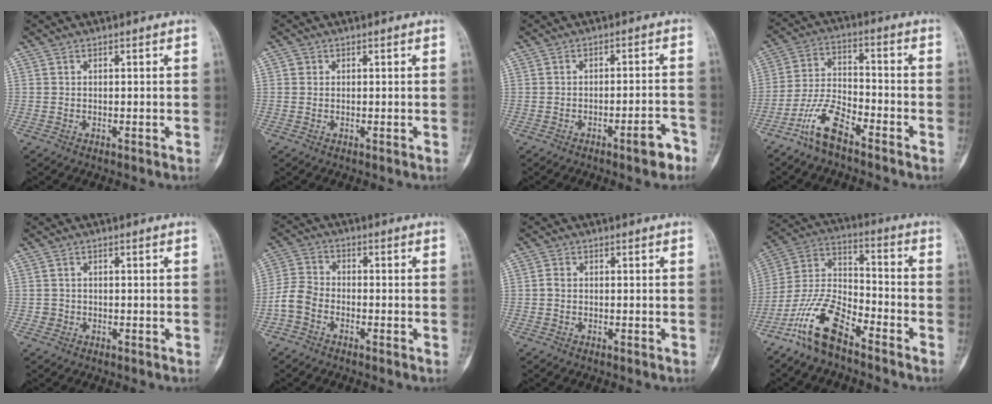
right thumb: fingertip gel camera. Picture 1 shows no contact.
{"total": 0.8, "force": [0.2, 0.8, 0.1], "torque": [0.004, 0.002, 0.003]}
{"total": 4.9, "force": [-3.1, 1.1, 3.6], "torque": [-0.045, 0.028, -0.041]}
{"total": 8.7, "force": [-6.1, 2.8, 5.4], "torque": [-0.118, 0.041, -0.126]}
{"total": 1.1, "force": [-0.3, 1.1, 0.0], "torque": [0.007, 0.007, -0.008]}
{"total": 5.2, "force": [-2.3, 3.6, 2.9], "torque": [-0.056, 0.017, -0.058]}
{"total": 1.1, "force": [-0.2, 0.9, 0.6], "torque": [-0.011, 0.002, -0.005]}
{"total": 12.7, "force": [-8.8, 4.7, 7.9], "torque": [-0.163, 0.062, -0.179]}